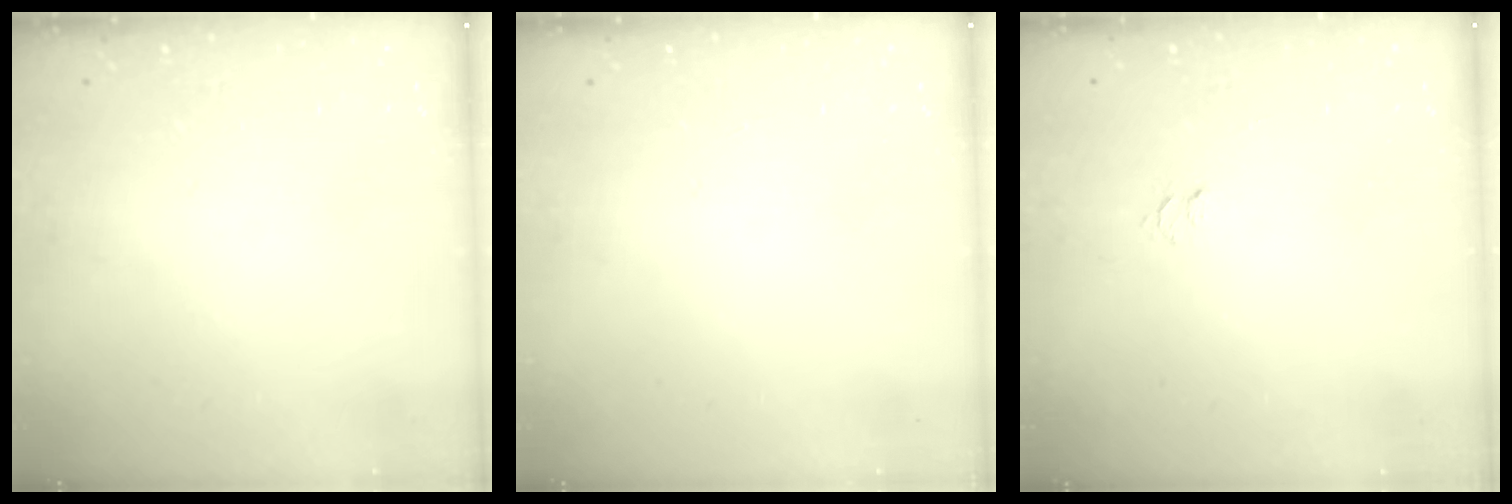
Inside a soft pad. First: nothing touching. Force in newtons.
{"total": 0.0}
{"total": 3.6, "press": 3.6, "slide": 0.4}